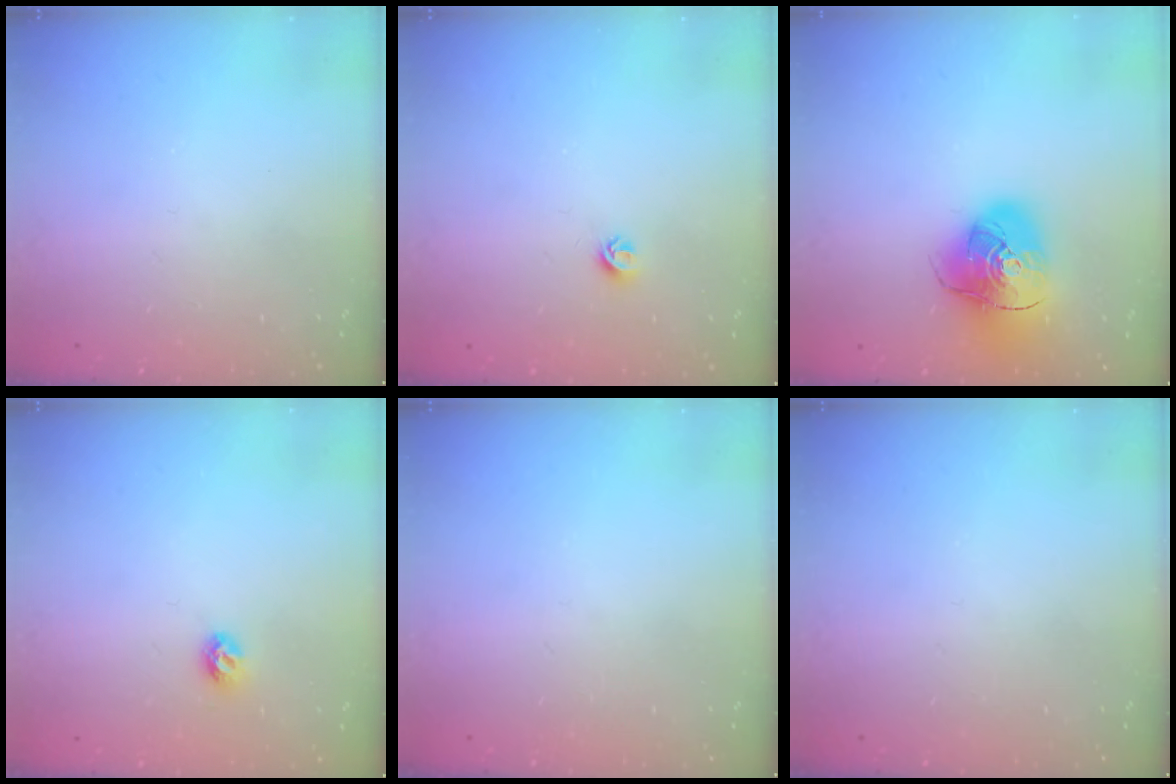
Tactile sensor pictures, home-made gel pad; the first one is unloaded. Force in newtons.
{"total": 5.0, "press": 4.9, "slide": 0.7}
{"total": 15.6, "press": 15.4, "slide": 2.4}
{"total": 5.9, "press": 5.9, "slide": 0.8}
{"total": 0.0}
{"total": 0.0}